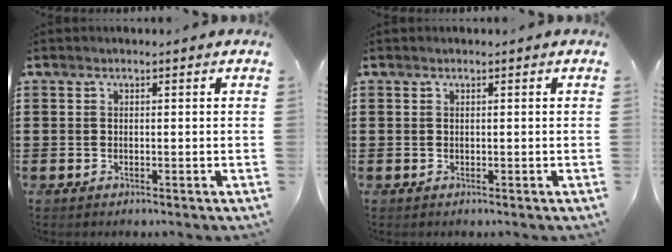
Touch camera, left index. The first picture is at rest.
{"total": 0.0}